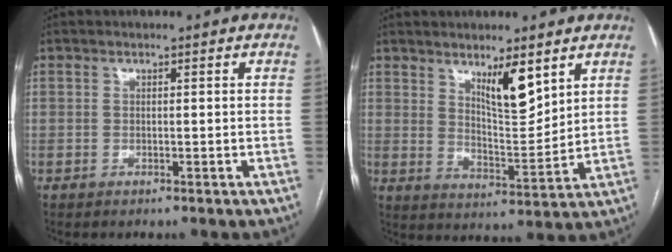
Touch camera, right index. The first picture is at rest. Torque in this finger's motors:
{"motor_torque": [0.34, 0.31, 0.28, 0.10]}